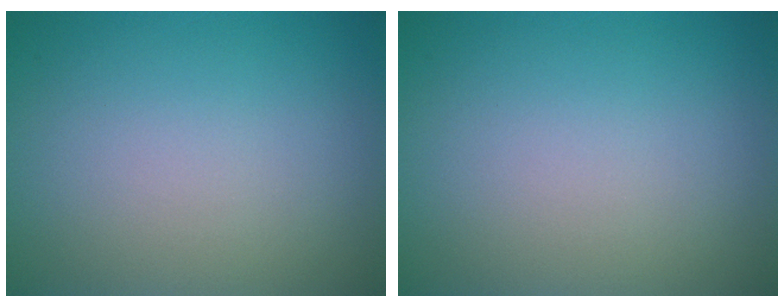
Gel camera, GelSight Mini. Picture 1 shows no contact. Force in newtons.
{"total": 0.0}